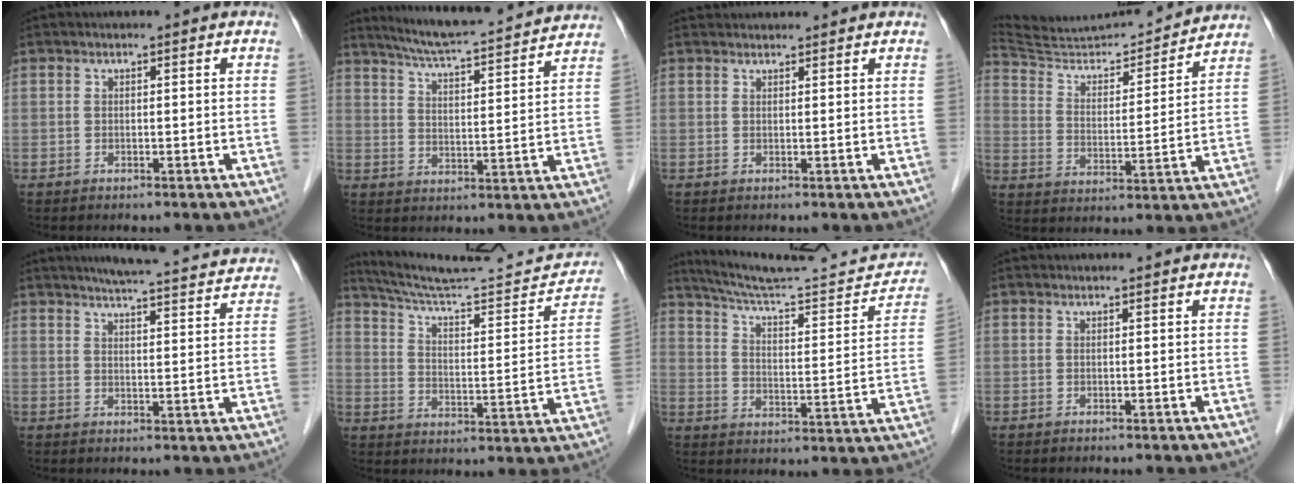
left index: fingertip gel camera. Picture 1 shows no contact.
{"total": 16.8, "force": [15.6, 0.8, 6.3], "torque": [-0.107, 0.008, 0.221]}
{"total": 4.1, "force": [4.0, 0.7, 0.5], "torque": [-0.008, 0.035, 0.055]}
{"total": 17.8, "force": [17.4, 1.5, 3.6], "torque": [-0.066, -0.004, 0.274]}
{"total": 18.4, "force": [17.2, 1.7, 6.4], "torque": [-0.088, -0.009, 0.209]}
{"total": 21.7, "force": [20.3, 1.6, 7.7], "torque": [-0.113, -0.030, 0.290]}
{"total": 21.9, "force": [20.3, 1.9, 7.9], "torque": [-0.112, -0.031, 0.283]}
{"total": 1.3, "force": [1.2, 0.1, 0.2], "torque": [-0.007, 0.014, 0.020]}